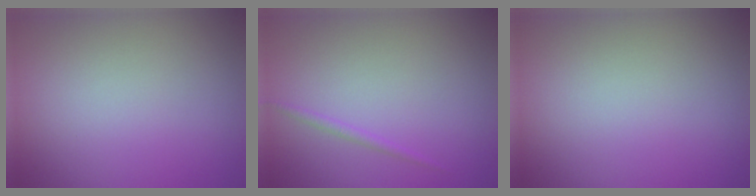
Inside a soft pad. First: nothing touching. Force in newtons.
{"total": 0.8, "press": 0.8, "slide": 0.1}
{"total": 0.0}